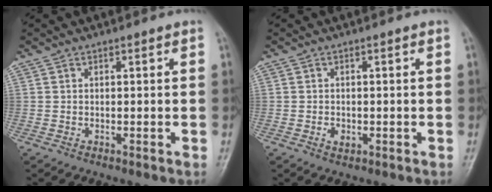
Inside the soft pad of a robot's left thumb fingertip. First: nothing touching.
{"total": 1.6, "force": [-0.4, 1.1, 1.1], "torque": [-0.012, 0.000, -0.003]}